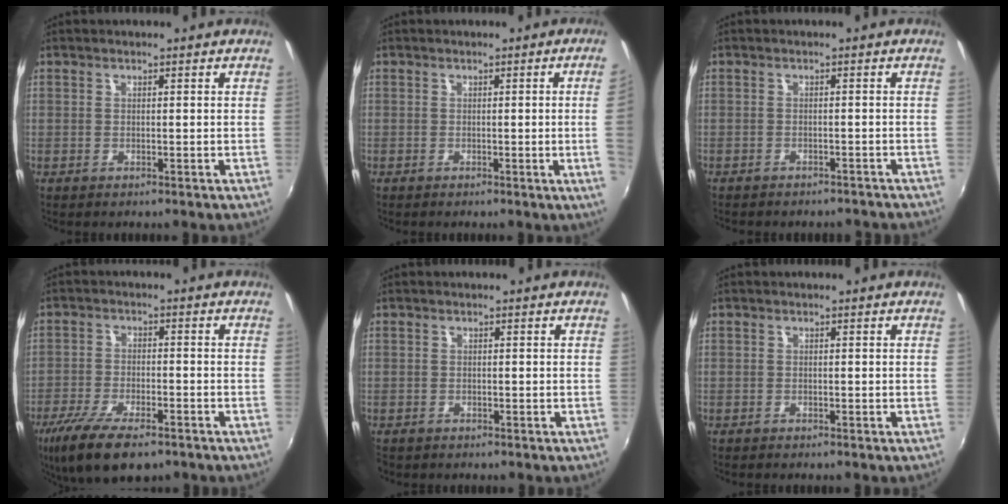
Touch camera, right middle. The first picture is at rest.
{"total": 4.1, "force": [0.2, -2.0, 3.6], "torque": [-0.057, -0.010, 0.006]}
{"total": 6.9, "force": [-6.2, 2.1, 2.1], "torque": [-0.049, -0.009, -0.076]}
{"total": 13.4, "force": [-9.1, 4.7, 8.6], "torque": [-0.191, -0.041, -0.159]}
{"total": 0.8, "force": [-0.6, 0.4, 0.1], "torque": [-0.006, -0.003, -0.011]}
{"total": 0.5, "force": [-0.5, 0.2, 0.1], "torque": [-0.002, -0.001, -0.010]}